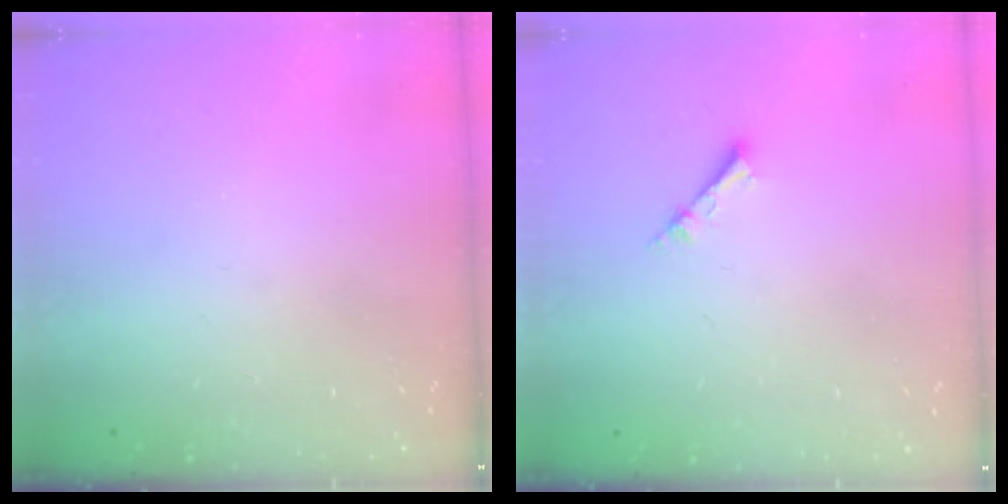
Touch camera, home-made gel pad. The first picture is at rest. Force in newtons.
{"total": 2.1, "press": 2.1, "slide": 0.3}